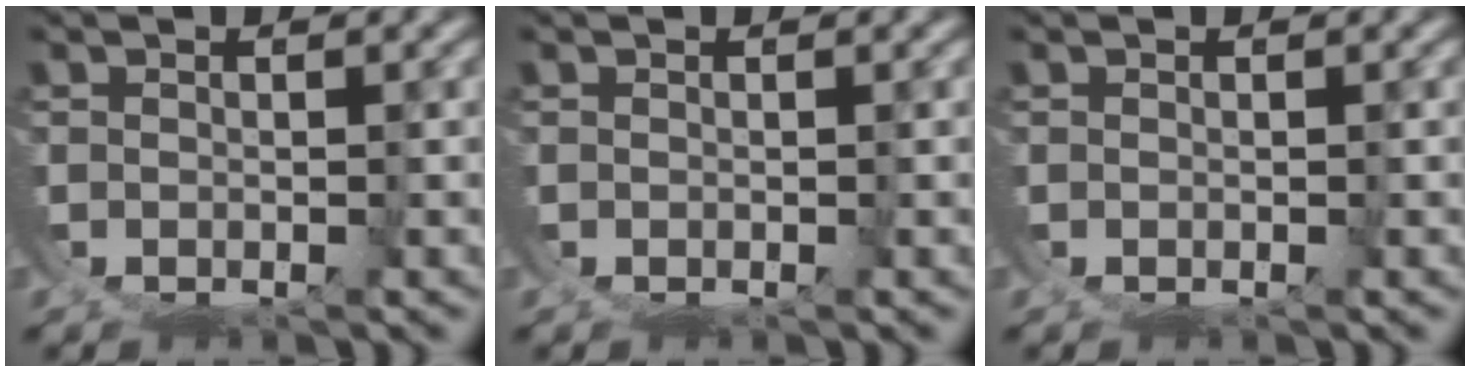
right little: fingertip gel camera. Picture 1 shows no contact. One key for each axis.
{"total": 0.0}
{"total": 0.0}